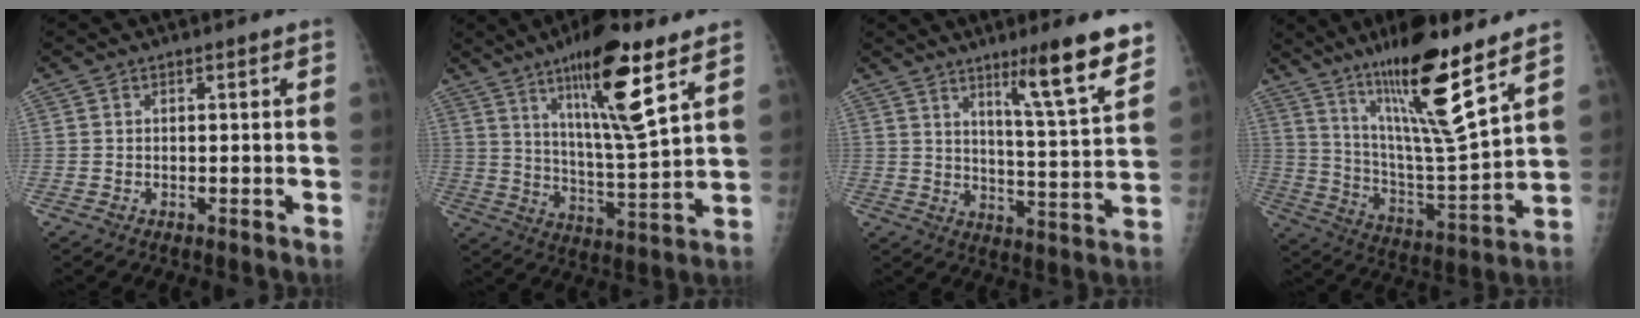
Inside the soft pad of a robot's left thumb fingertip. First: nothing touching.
{"total": 16.1, "force": [9.0, 2.5, 13.2], "torque": [-0.215, -0.056, 0.156]}
{"total": 13.0, "force": [8.6, 0.5, 9.8], "torque": [-0.131, -0.059, 0.131]}
{"total": 19.3, "force": [12.3, 2.0, 14.8], "torque": [-0.235, -0.075, 0.219]}